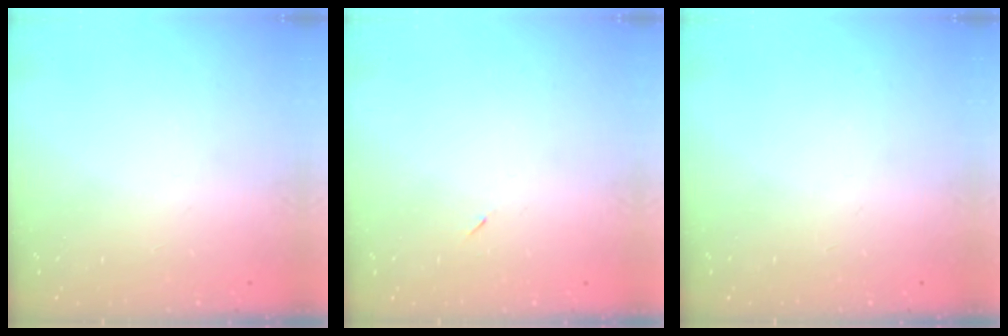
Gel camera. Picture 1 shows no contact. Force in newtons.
{"total": 2.6, "press": 2.3, "slide": 1.2}
{"total": 0.0}